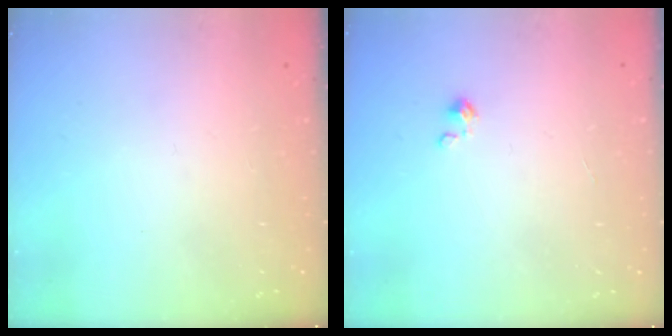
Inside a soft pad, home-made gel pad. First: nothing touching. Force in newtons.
{"total": 0.0}